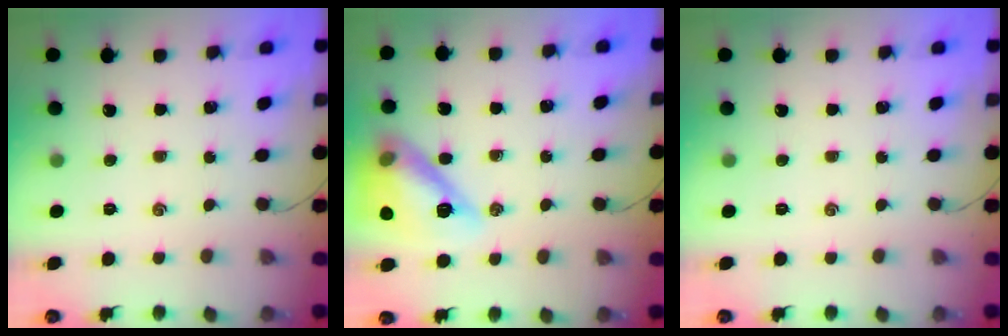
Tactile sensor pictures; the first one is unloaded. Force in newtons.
{"total": 17.4, "press": 17.1, "slide": 3.0}
{"total": 0.0}